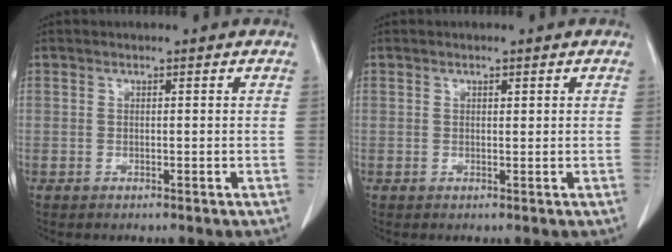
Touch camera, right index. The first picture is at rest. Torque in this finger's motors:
{"motor_torque": [-0.14, 0.05, -0.10, -0.01]}